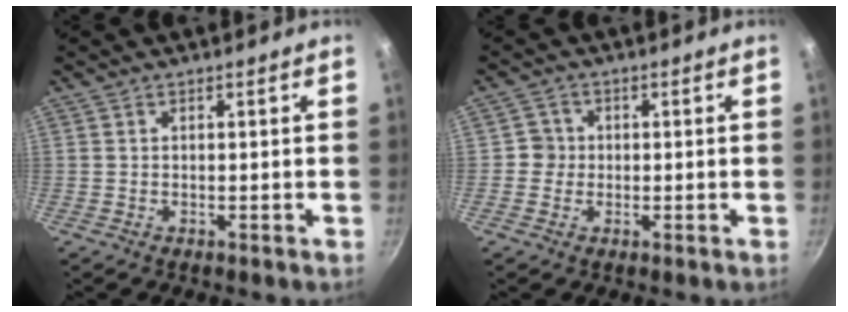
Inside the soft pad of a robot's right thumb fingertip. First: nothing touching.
{"total": 3.0, "force": [-0.3, 3.0, 0.5], "torque": [0.017, 0.007, -0.013]}